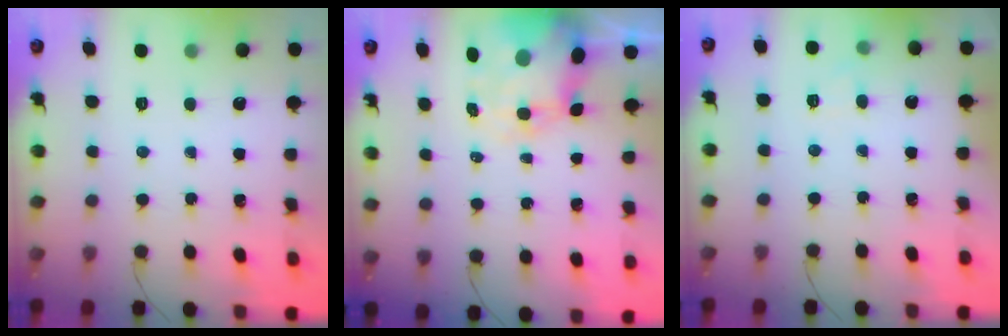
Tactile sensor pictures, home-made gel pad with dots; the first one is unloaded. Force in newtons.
{"total": 7.2, "press": 6.8, "slide": 2.4}
{"total": 4.2, "press": 4.0, "slide": 1.2}